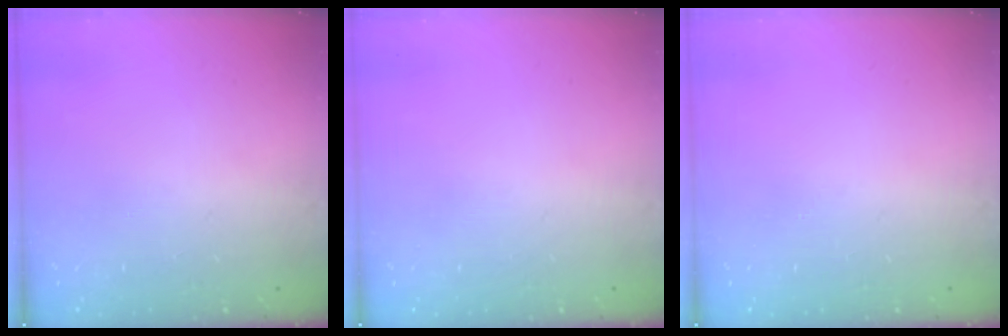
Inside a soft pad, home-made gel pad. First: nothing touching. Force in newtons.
{"total": 0.0}
{"total": 0.0}